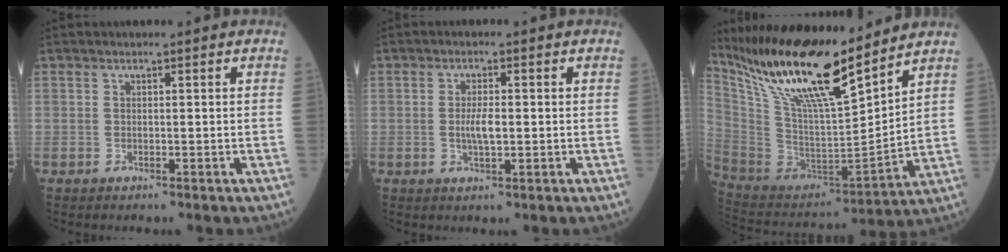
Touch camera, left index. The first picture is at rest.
{"total": 3.2, "force": [-0.2, 0.7, 3.1], "torque": [-0.064, -0.002, -0.003]}
{"total": 20.7, "force": [16.2, 2.6, 12.6], "torque": [-0.239, -0.005, 0.304]}